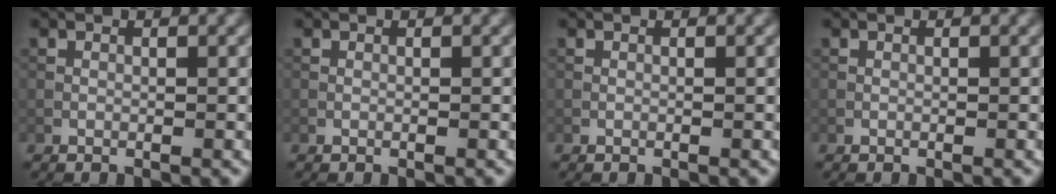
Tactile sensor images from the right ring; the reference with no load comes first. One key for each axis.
{"total": 0.0}
{"total": 0.0}
{"total": 0.0}